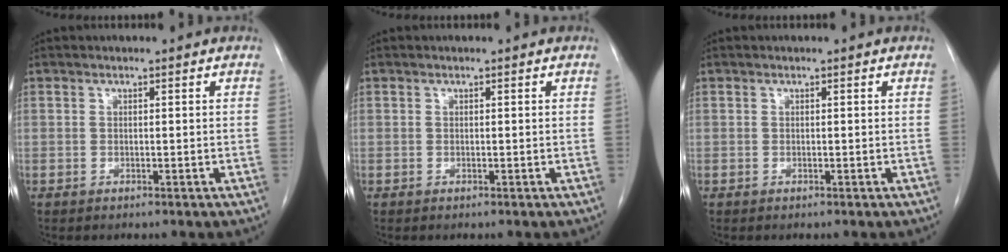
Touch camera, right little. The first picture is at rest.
{"total": 0.0}
{"total": 0.0}